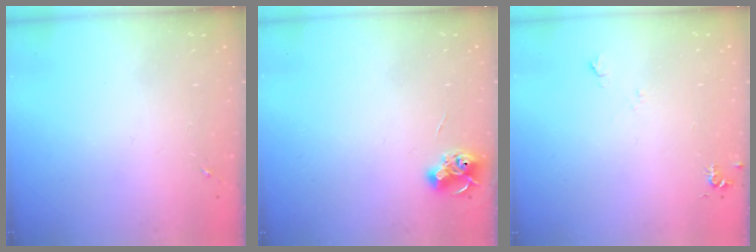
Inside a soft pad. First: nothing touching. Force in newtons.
{"total": 6.5, "press": 6.5, "slide": 0.8}
{"total": 5.5, "press": 5.5, "slide": 0.7}